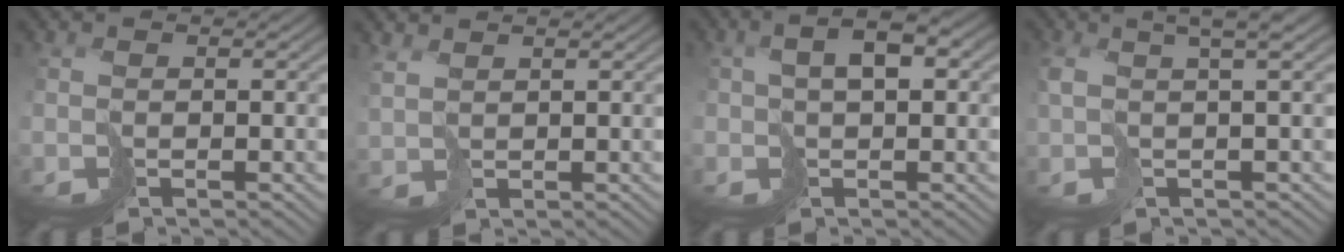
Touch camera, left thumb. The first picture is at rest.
{"total": 2.2, "force": [2.2, 0.5, 0.0], "torque": [-0.009, 0.004, 0.055]}
{"total": 4.6, "force": [0.6, 2.5, 3.8], "torque": [-0.076, 0.008, 0.010]}
{"total": 5.5, "force": [1.6, 1.4, 5.0], "torque": [-0.080, 0.013, 0.023]}